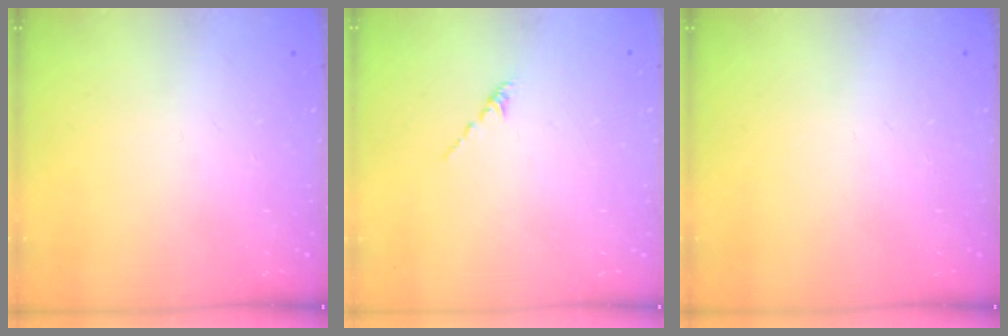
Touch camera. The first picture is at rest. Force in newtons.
{"total": 1.6, "press": 1.5, "slide": 0.6}
{"total": 0.0}